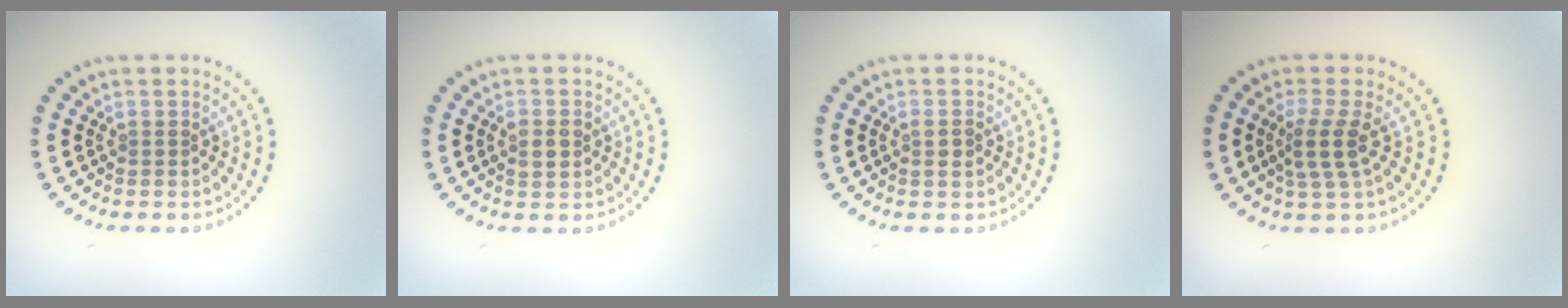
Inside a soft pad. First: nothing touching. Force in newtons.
{"total": 1.8, "press": 1.8, "slide": 0.0}
{"total": 1.2, "press": 1.2, "slide": 0.4}
{"total": 2.8, "press": 2.2, "slide": 1.8}